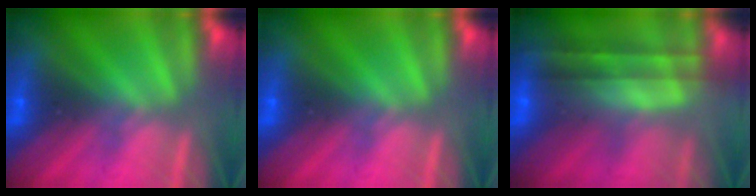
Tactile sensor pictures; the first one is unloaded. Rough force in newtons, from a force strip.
{"total": 0.0}
{"total": 6.3}